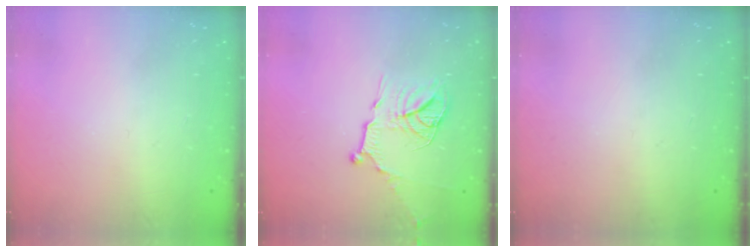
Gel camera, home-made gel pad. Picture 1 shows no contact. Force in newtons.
{"total": 14.1, "press": 14.1, "slide": 1.4}
{"total": 0.0}